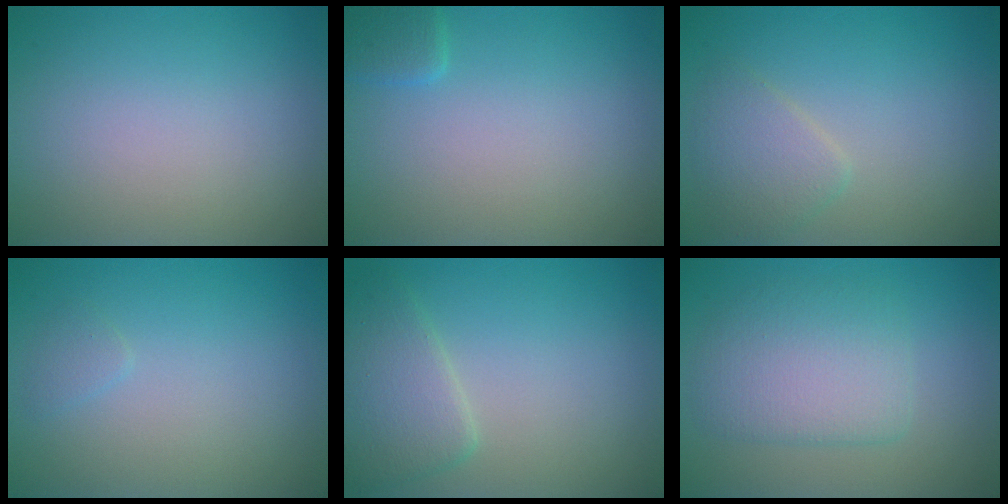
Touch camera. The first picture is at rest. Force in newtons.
{"total": 1.5, "press": 1.5, "slide": 0.1}
{"total": 2.4, "press": 2.4, "slide": 0.1}
{"total": 0.7, "press": 0.7, "slide": 0.1}
{"total": 3.5, "press": 3.5, "slide": 0.1}
{"total": 4.4, "press": 4.4, "slide": 0.4}